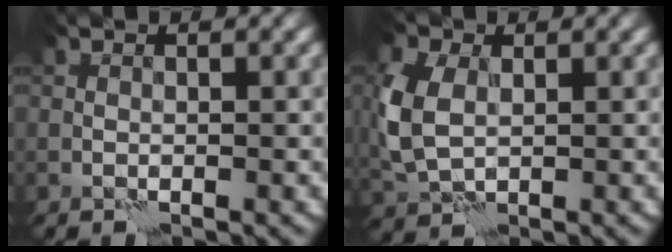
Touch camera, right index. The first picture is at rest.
{"total": 5.5, "force": [0.7, 3.9, 3.8], "torque": [-0.120, -0.005, 0.021]}